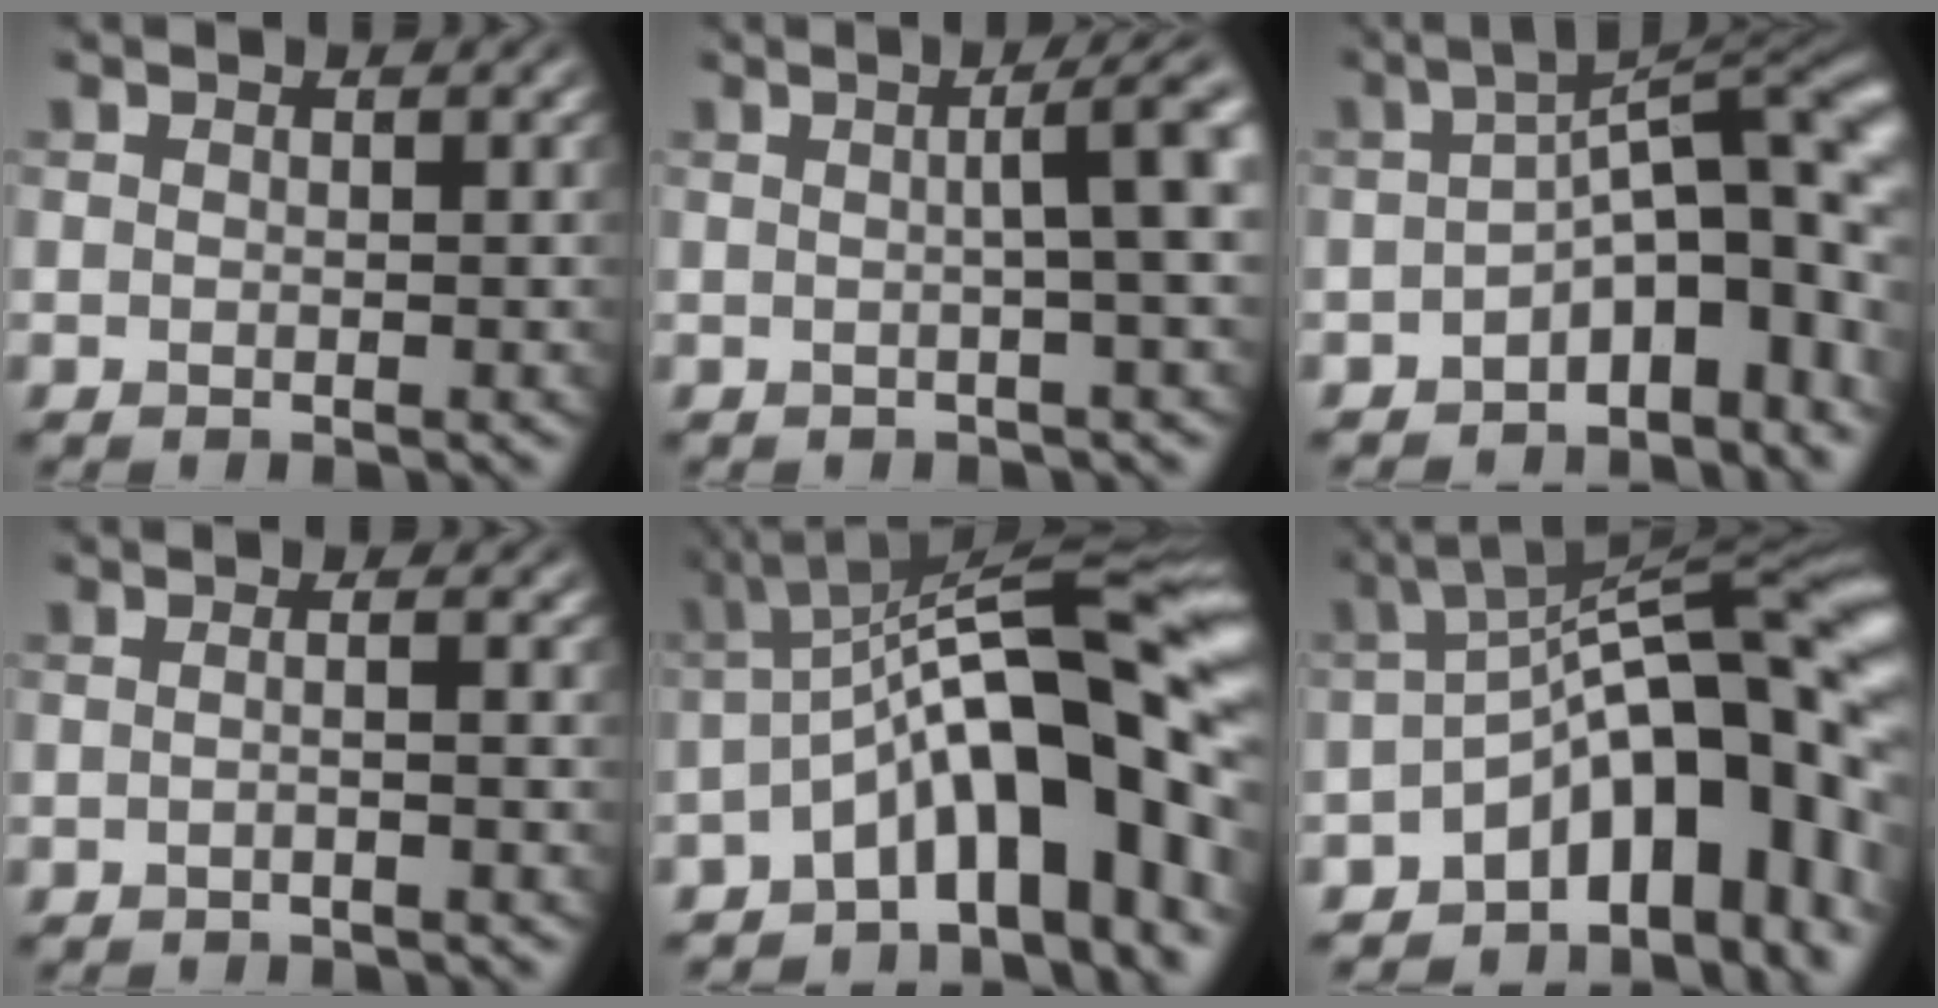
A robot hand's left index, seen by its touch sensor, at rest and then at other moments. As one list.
[{"total": 5.8, "force": [0.7, 1.4, 5.5], "torque": [-0.055, 0.017, 0.009]}, {"total": 10.4, "force": [-3.1, 4.2, 9.0], "torque": [-0.108, 0.017, -0.058]}, {"total": 1.6, "force": [-0.3, 0.5, 1.5], "torque": [-0.015, -0.003, -0.016]}, {"total": 14.1, "force": [-2.9, 4.0, 13.2], "torque": [-0.171, 0.027, -0.052]}, {"total": 13.9, "force": [-4.8, 5.8, 11.7], "torque": [-0.136, 0.009, -0.074]}]